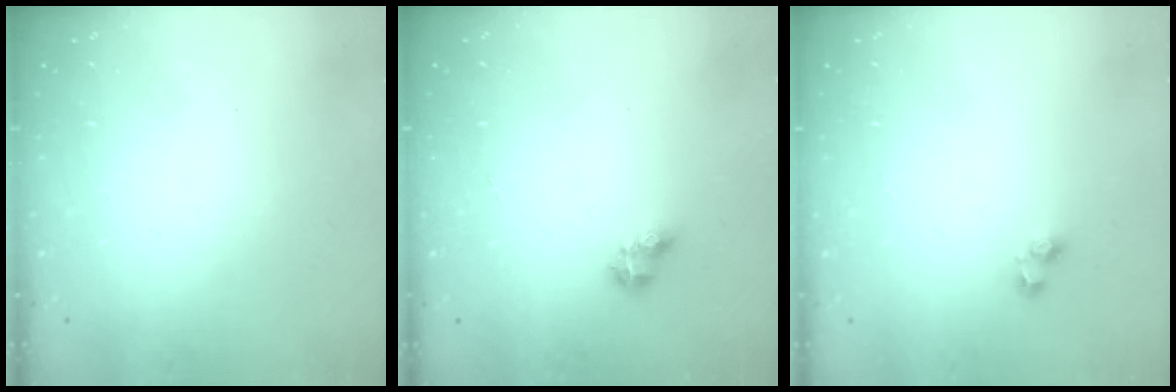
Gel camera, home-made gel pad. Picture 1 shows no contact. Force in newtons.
{"total": 2.9, "press": 2.9, "slide": 0.3}
{"total": 4.0, "press": 3.7, "slide": 1.6}